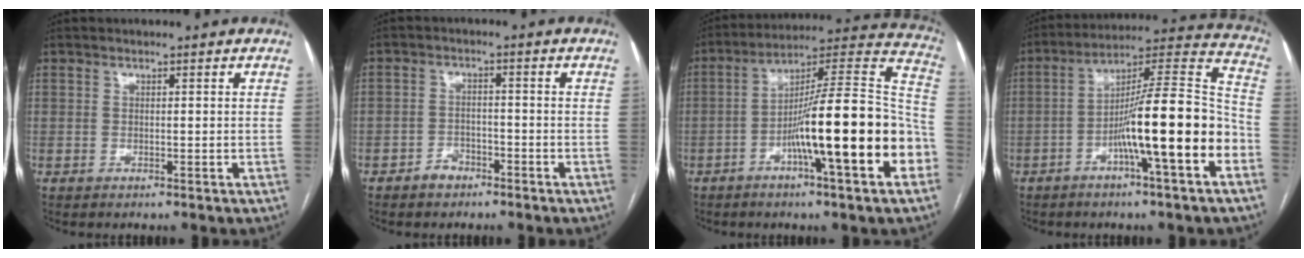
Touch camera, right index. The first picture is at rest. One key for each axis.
{"total": 3.0, "fx": -2.1, "fy": 2.0, "fz": 0.7, "tx": -0.008, "ty": 0.009, "tz": -0.037}
{"total": 21.9, "fx": -6.6, "fy": 1.4, "fz": 20.9, "tx": -0.270, "ty": 0.017, "tz": -0.103}
{"total": 17.0, "fx": -5.8, "fy": 0.7, "fz": 16.0, "tx": -0.249, "ty": 0.015, "tz": -0.094}